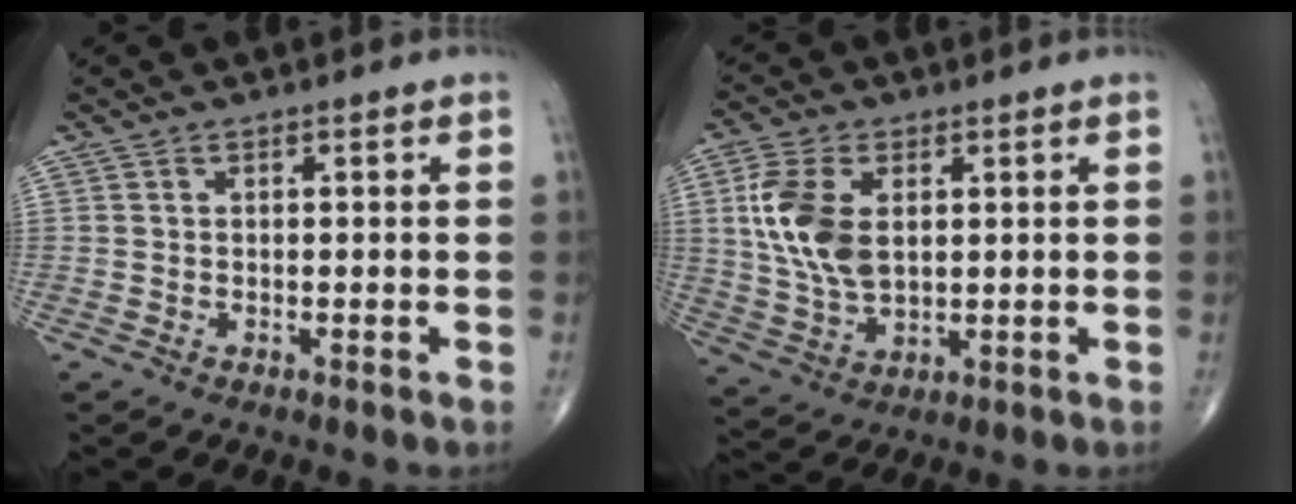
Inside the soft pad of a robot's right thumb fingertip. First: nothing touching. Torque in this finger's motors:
{"motor_torque": [0.82, 0.92, 1.30, 0.47, 0.45]}